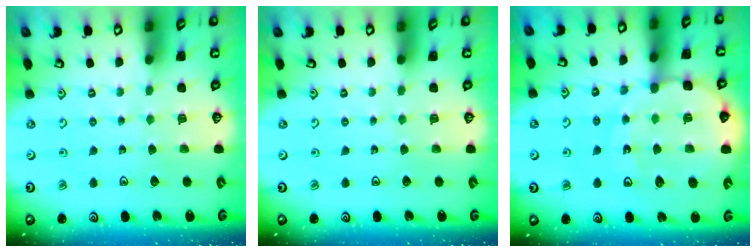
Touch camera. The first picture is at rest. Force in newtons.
{"total": 0.0}
{"total": 13.7, "press": 13.3, "slide": 3.4}